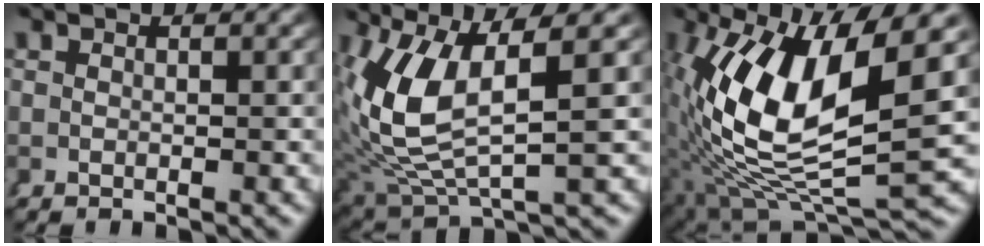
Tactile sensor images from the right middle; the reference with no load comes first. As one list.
[{"total": 8.5, "force": [1.2, 4.5, 7.2], "torque": [-0.148, -0.012, 0.036]}, {"total": 17.0, "force": [1.0, 8.8, 14.5], "torque": [-0.246, -0.020, 0.038]}]